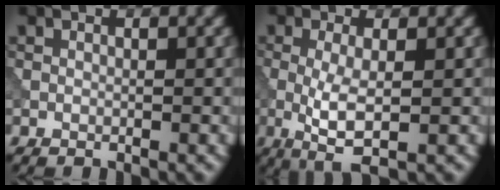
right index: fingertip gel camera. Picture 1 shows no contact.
{"total": 4.2, "force": [-0.8, 0.9, 4.1], "torque": [-0.083, -0.010, -0.011]}